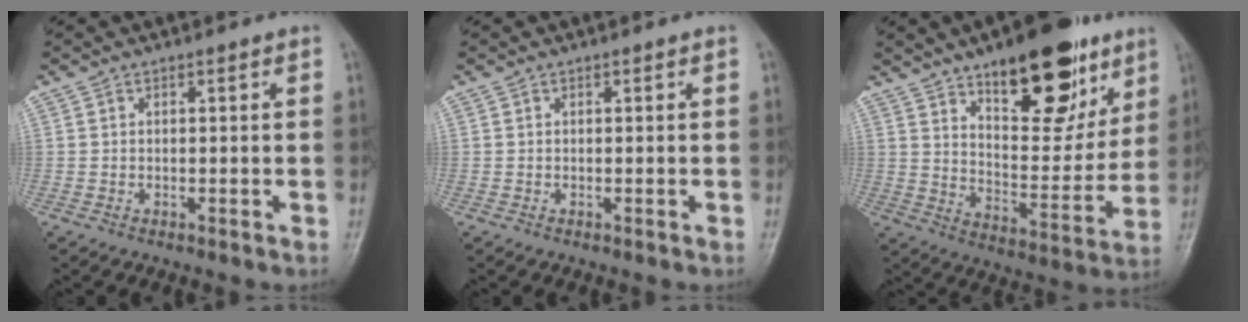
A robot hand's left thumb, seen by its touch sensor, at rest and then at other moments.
{"total": 0.0}
{"total": 21.9, "force": [12.9, 9.5, 14.9], "torque": [-0.164, -0.066, 0.205]}